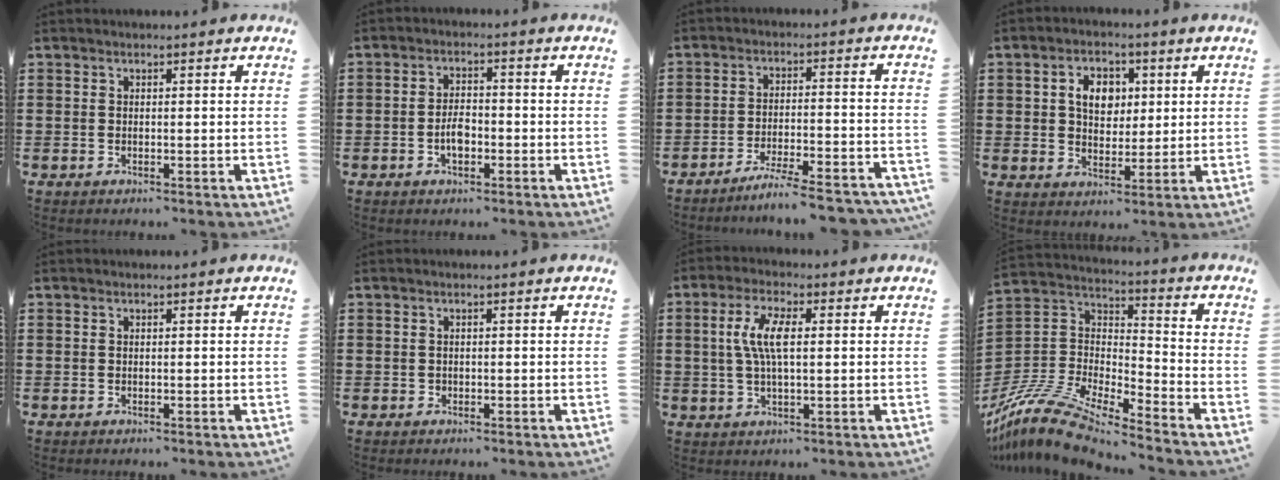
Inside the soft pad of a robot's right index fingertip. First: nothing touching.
{"total": 3.6, "force": [-1.3, 2.0, 2.8], "torque": [-0.059, 0.004, -0.025]}
{"total": 6.3, "force": [-5.7, -0.3, 2.7], "torque": [-0.041, -0.006, -0.107]}
{"total": 5.6, "force": [1.1, 4.1, 3.6], "torque": [-0.068, 0.009, 0.012]}
{"total": 0.0}
{"total": 0.6, "force": [-0.1, 0.6, 0.2], "torque": [-0.004, 0.004, -0.003]}
{"total": 6.3, "force": [0.7, 2.2, 5.9], "torque": [-0.129, 0.005, 0.004]}
{"total": 11.9, "force": [-10.7, 2.0, 4.9], "torque": [-0.122, 0.012, -0.222]}